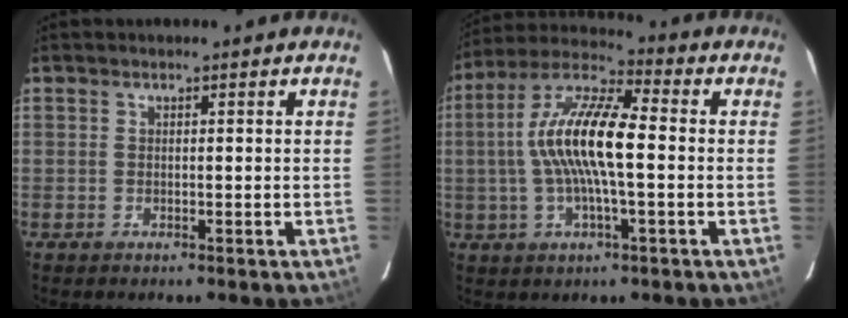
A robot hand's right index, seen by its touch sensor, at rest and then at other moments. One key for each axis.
{"total": 14.3, "fx": -0.2, "fy": 3.6, "fz": 13.8, "tx": -0.269, "ty": 0.015, "tz": -0.014}